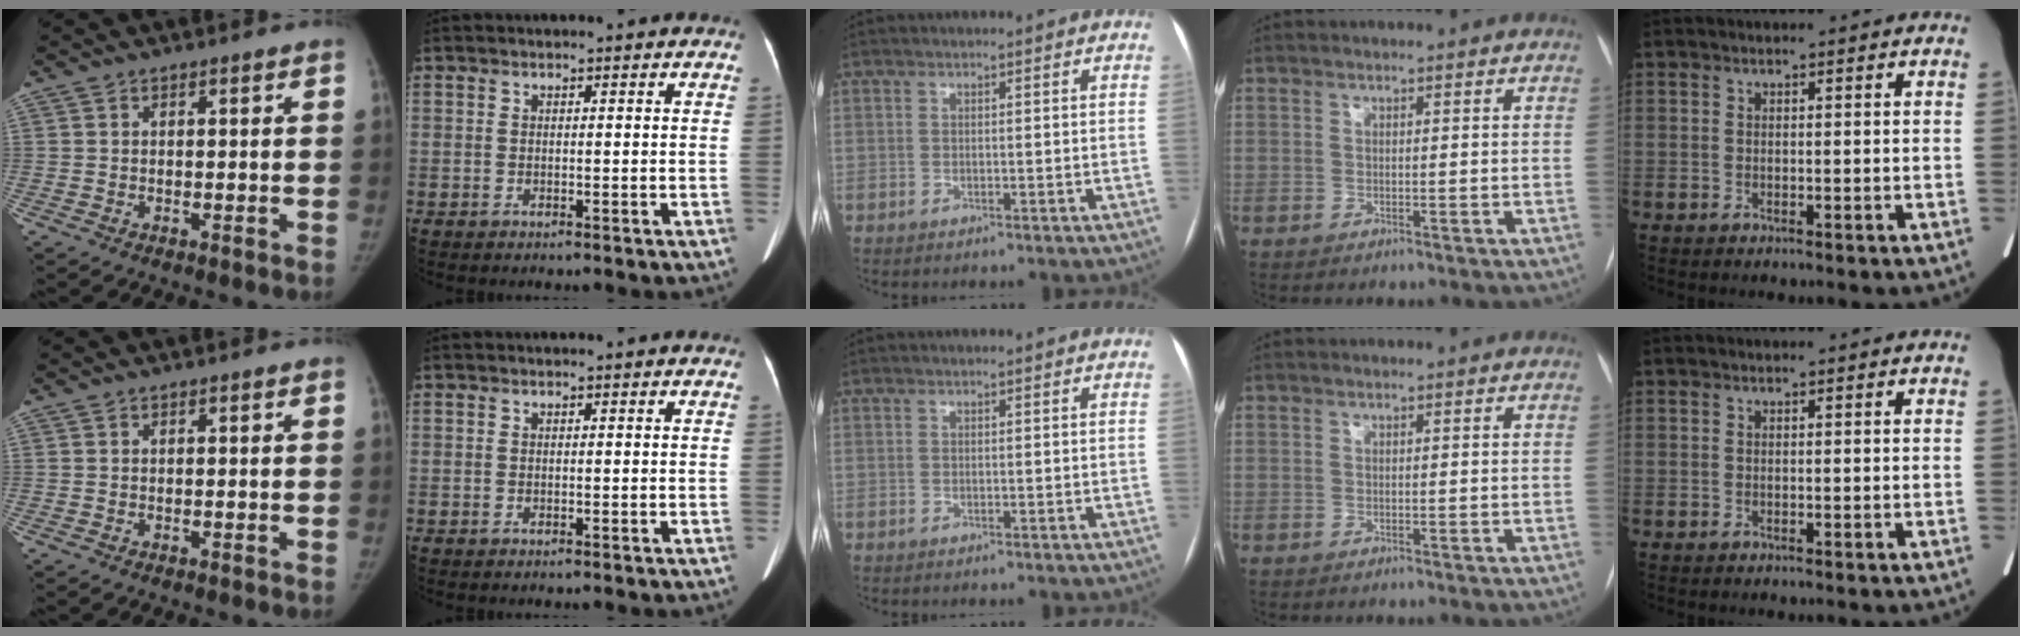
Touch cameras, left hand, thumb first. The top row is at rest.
{}